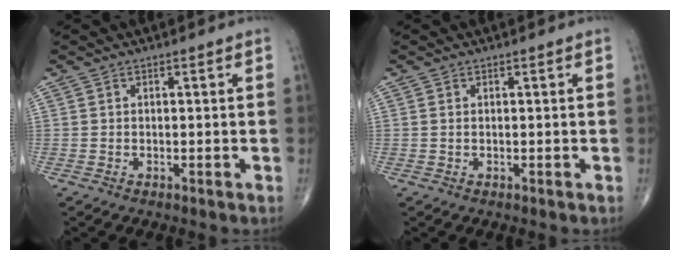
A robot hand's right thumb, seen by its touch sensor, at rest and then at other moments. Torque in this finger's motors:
{"motor_torque": [-0.27, 0.03, 0.21, 0.17, 0.01]}